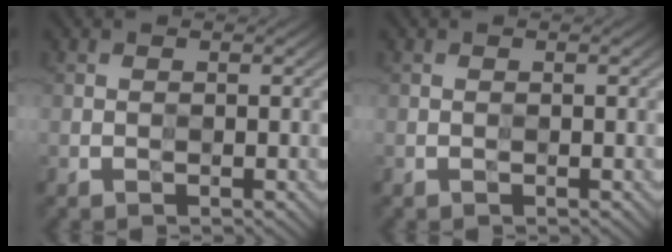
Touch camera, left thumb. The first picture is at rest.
{"total": 0.0}